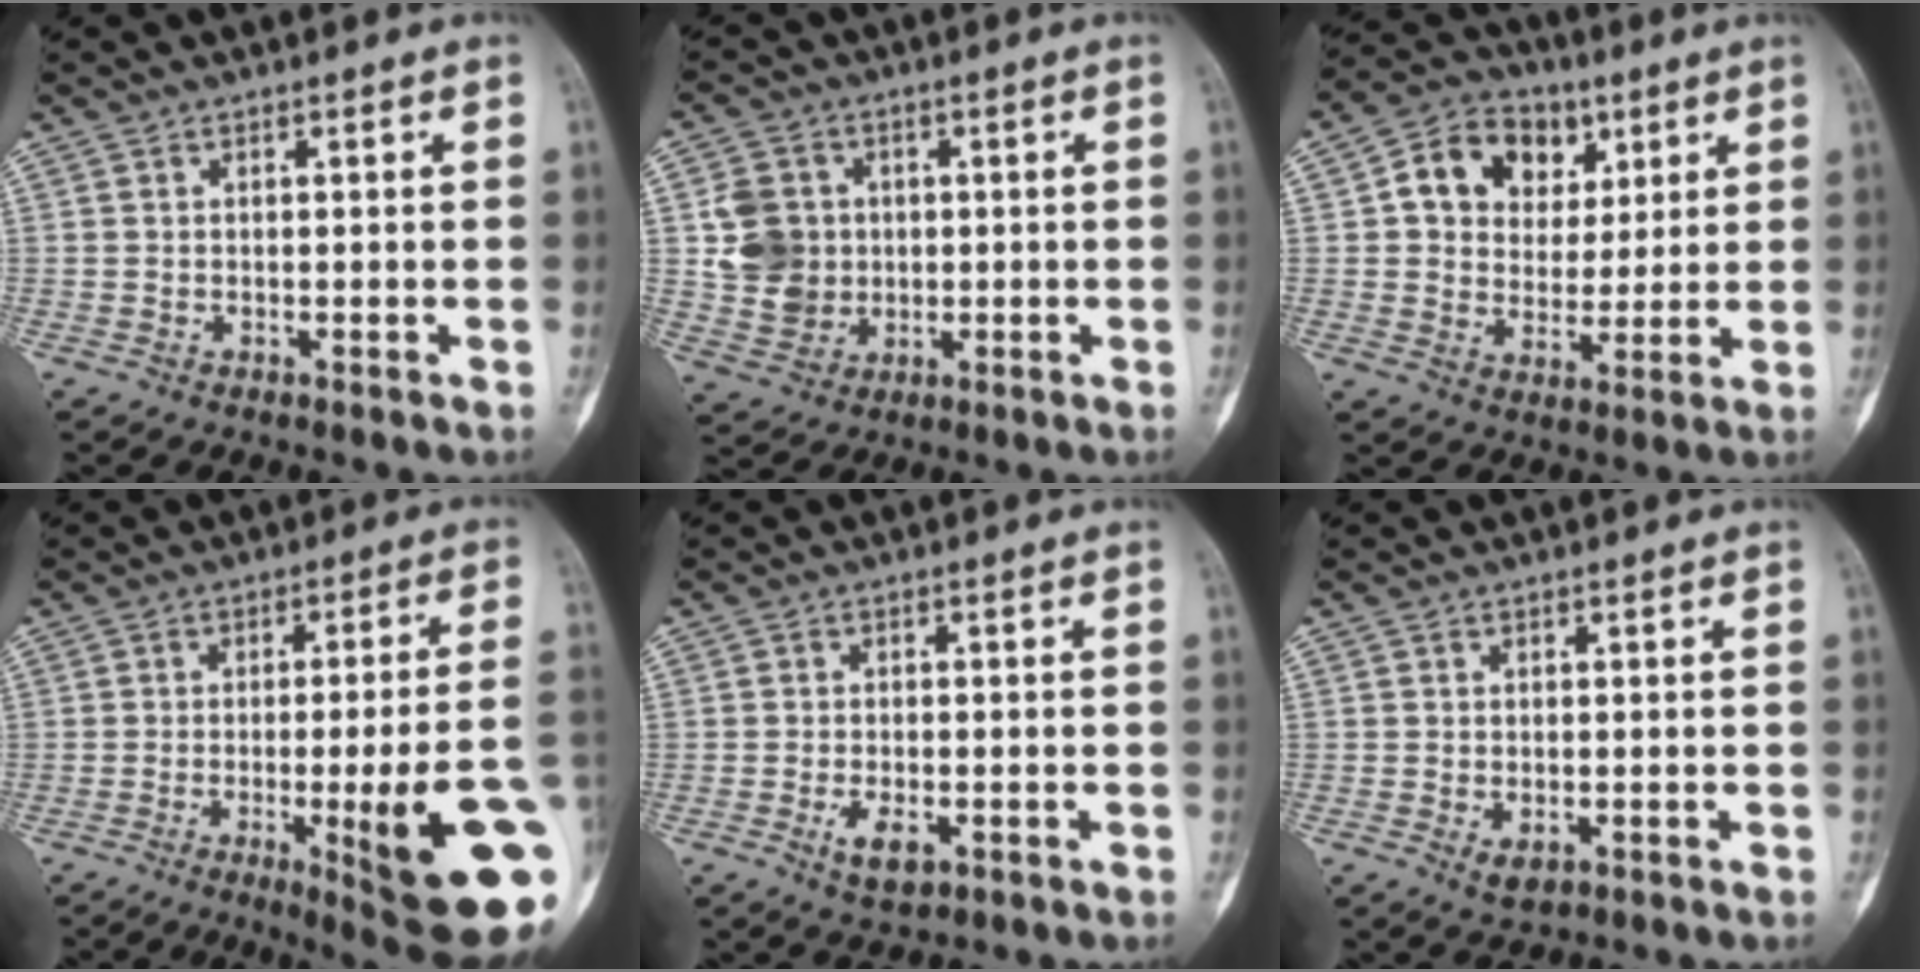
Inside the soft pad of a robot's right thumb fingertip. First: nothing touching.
{"total": 8.6, "force": [0.5, 7.8, 3.8], "torque": [-0.042, 0.001, 0.012]}
{"total": 12.7, "force": [4.5, 10.3, 6.0], "torque": [-0.058, -0.003, 0.074]}
{"total": 20.0, "force": [-5.2, 3.2, 19.1], "torque": [-0.203, 0.002, -0.057]}
{"total": 4.2, "force": [-1.5, 2.3, 3.2], "torque": [-0.053, -0.001, -0.020]}
{"total": 2.5, "force": [-0.7, 1.7, 1.8], "torque": [-0.026, -0.002, -0.004]}